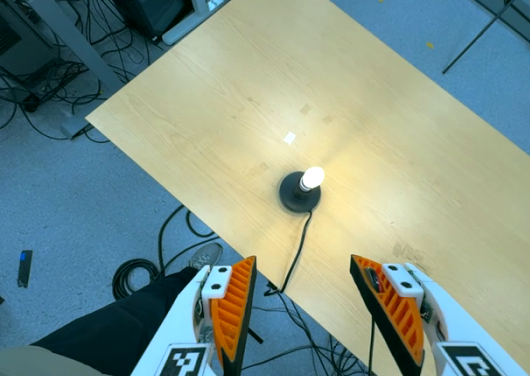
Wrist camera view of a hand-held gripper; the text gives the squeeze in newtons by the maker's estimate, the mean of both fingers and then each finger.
{"total": 0.0}